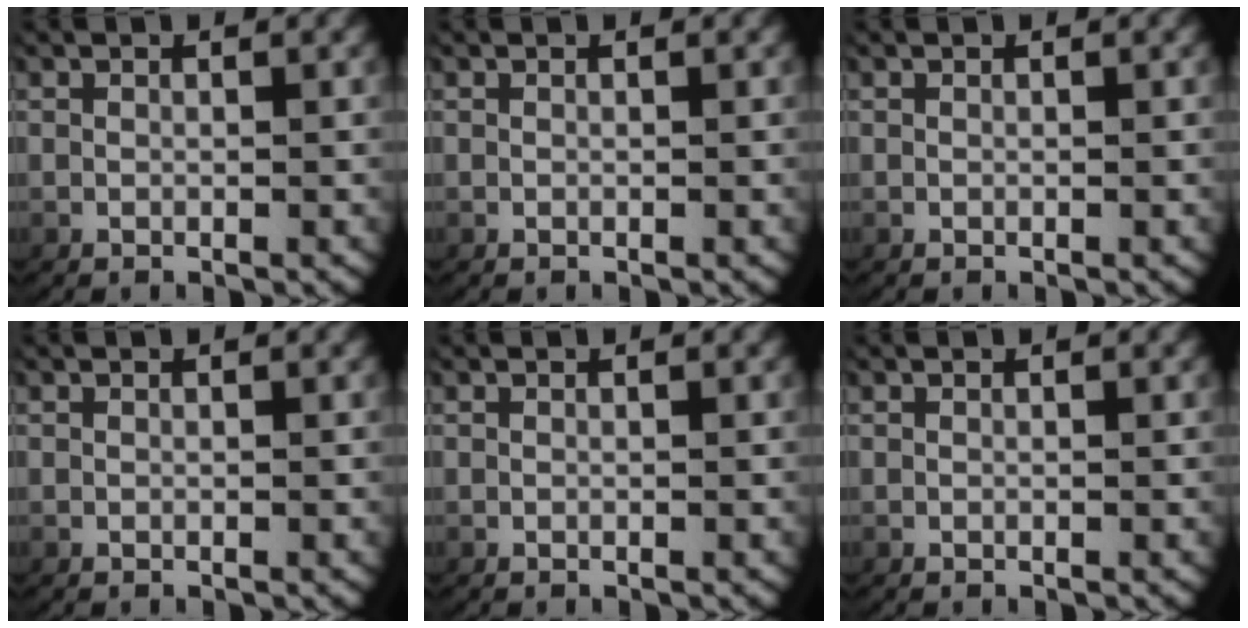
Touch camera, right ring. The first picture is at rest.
{"total": 0.0}
{"total": 0.0}
{"total": 0.0}
{"total": 0.0}
{"total": 0.0}